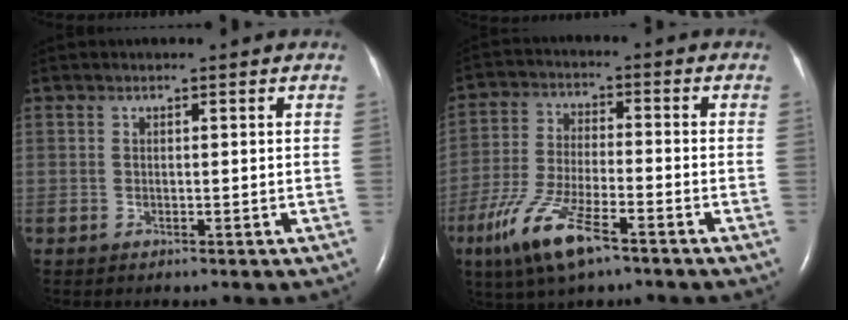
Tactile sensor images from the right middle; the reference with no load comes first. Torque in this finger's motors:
{"motor_torque": [1.10, -1.04, 0.30, 0.15]}